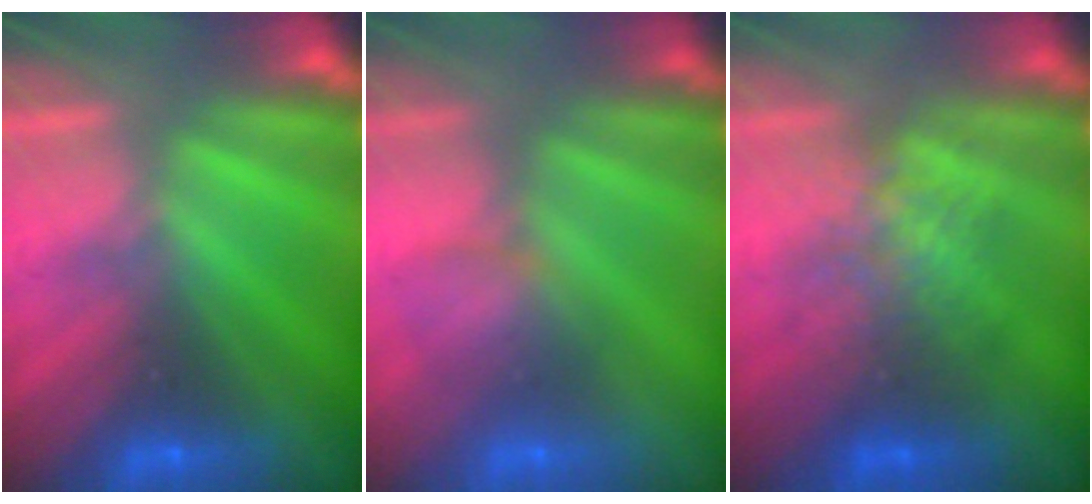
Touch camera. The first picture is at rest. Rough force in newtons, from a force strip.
{"total": 3.0}
{"total": 2.2}